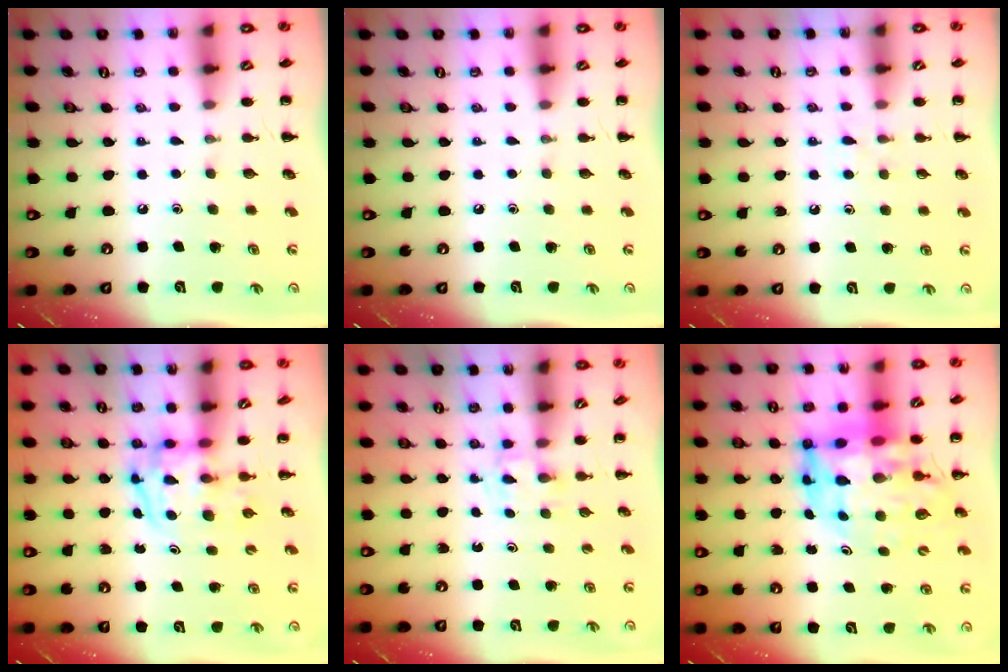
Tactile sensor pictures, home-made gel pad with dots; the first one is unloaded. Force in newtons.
{"total": 0.0}
{"total": 4.1, "press": 3.9, "slide": 1.4}
{"total": 3.9, "press": 3.8, "slide": 0.6}
{"total": 2.2, "press": 1.9, "slide": 1.1}
{"total": 11.1, "press": 10.6, "slide": 3.5}